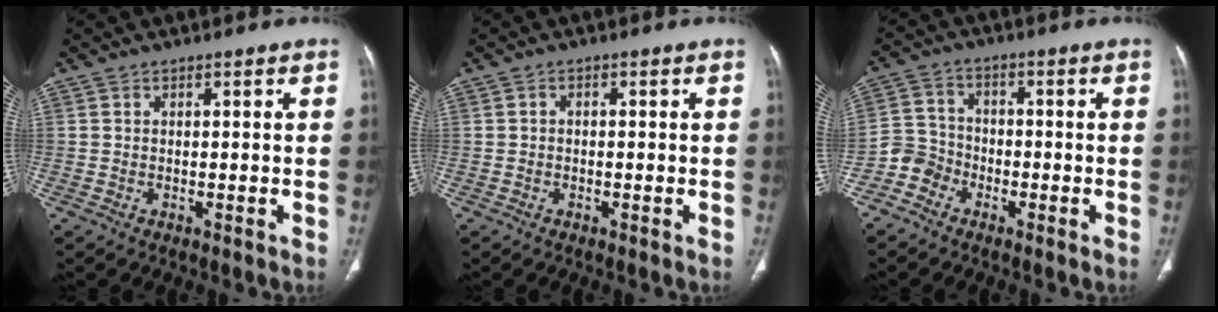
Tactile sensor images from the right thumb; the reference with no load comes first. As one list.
[{"total": 0.6, "force": [-0.1, 0.4, 0.4], "torque": [-0.004, 0.002, -0.007]}, {"total": 5.0, "force": [-3.2, 3.9, 0.6], "torque": [0.014, 0.026, -0.076]}]